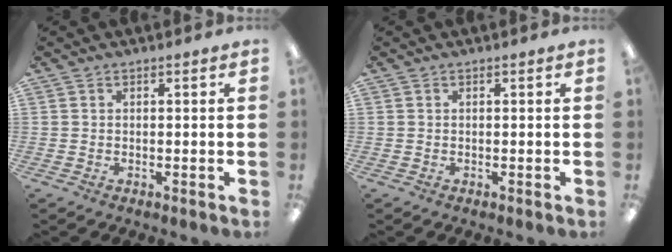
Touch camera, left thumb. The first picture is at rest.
{"total": 0.0}